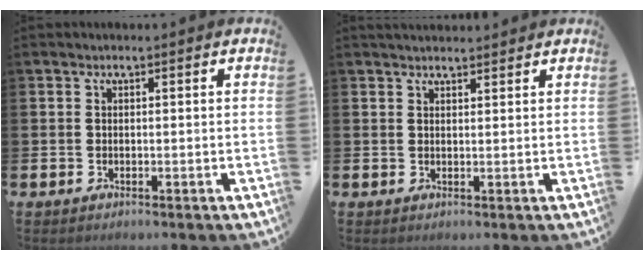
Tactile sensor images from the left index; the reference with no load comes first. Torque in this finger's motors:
{"motor_torque": [-0.07, -0.07, 0.02, -0.01]}